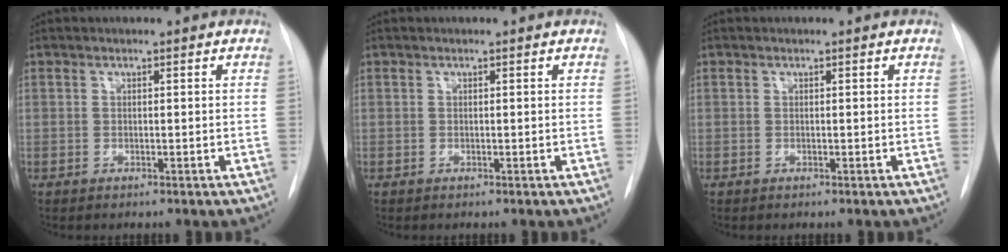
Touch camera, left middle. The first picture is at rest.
{"total": 0.0}
{"total": 0.0}